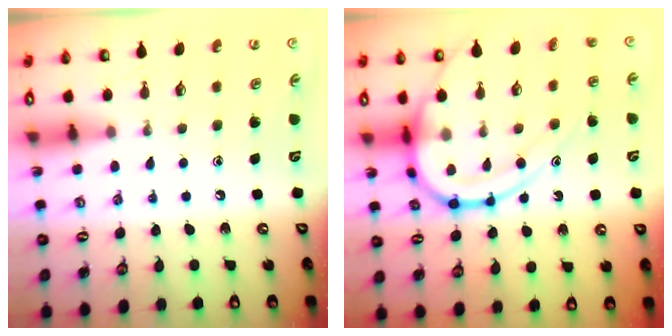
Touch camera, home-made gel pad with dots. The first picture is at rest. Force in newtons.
{"total": 15.0, "press": 14.9, "slide": 1.7}